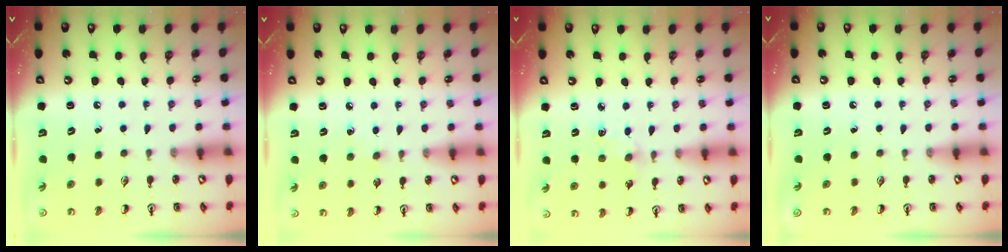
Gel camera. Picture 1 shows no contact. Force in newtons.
{"total": 3.6, "press": 3.6, "slide": 0.5}
{"total": 4.0, "press": 4.0, "slide": 0.5}
{"total": 0.0}